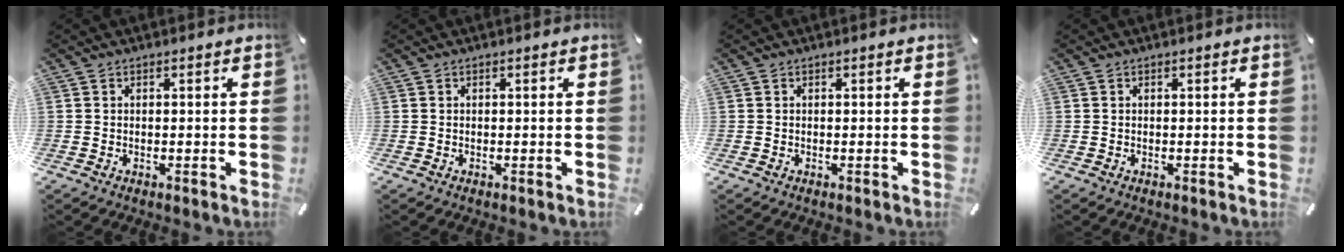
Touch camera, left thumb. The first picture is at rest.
{"total": 0.0}
{"total": 0.0}
{"total": 0.0}